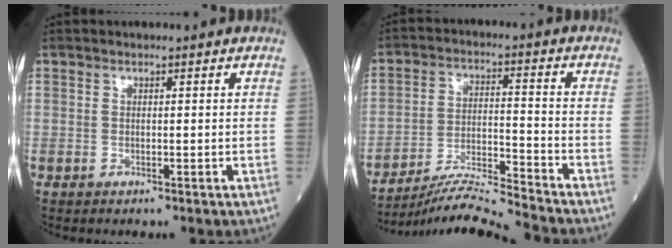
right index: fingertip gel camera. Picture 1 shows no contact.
{"total": 10.1, "force": [-9.7, -2.4, 1.6], "torque": [-0.027, 0.001, -0.176]}